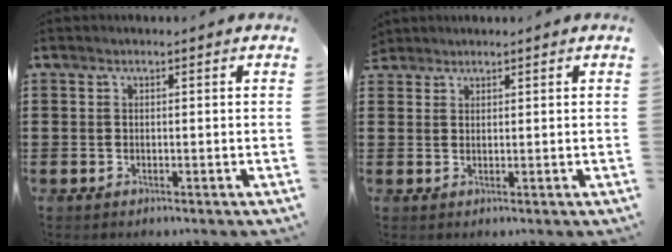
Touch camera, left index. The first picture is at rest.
{"total": 1.5, "force": [1.4, 0.6, 0.0], "torque": [-0.004, 0.002, 0.028]}